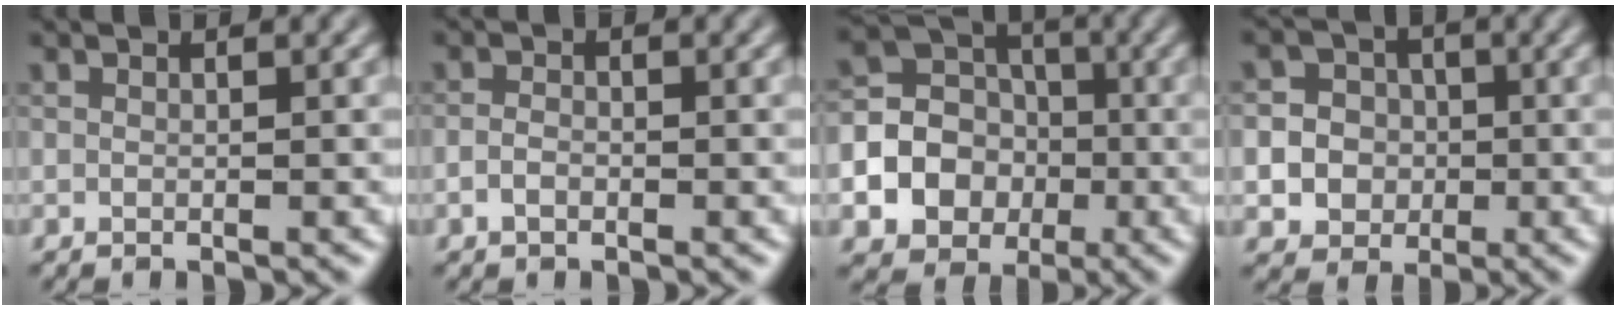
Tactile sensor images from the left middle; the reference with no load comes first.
{"total": 1.2, "force": [-0.6, 0.7, 0.7], "torque": [-0.015, 0.001, -0.015]}
{"total": 10.2, "force": [-2.9, 9.1, 3.6], "torque": [-0.073, -0.015, -0.069]}
{"total": 6.2, "force": [-0.8, 5.9, 1.7], "torque": [-0.016, 0.018, -0.036]}